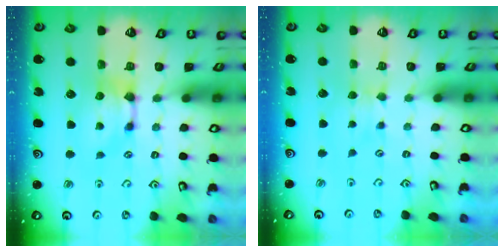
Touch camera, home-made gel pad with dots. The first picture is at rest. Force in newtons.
{"total": 2.9, "press": 2.9, "slide": 0.4}